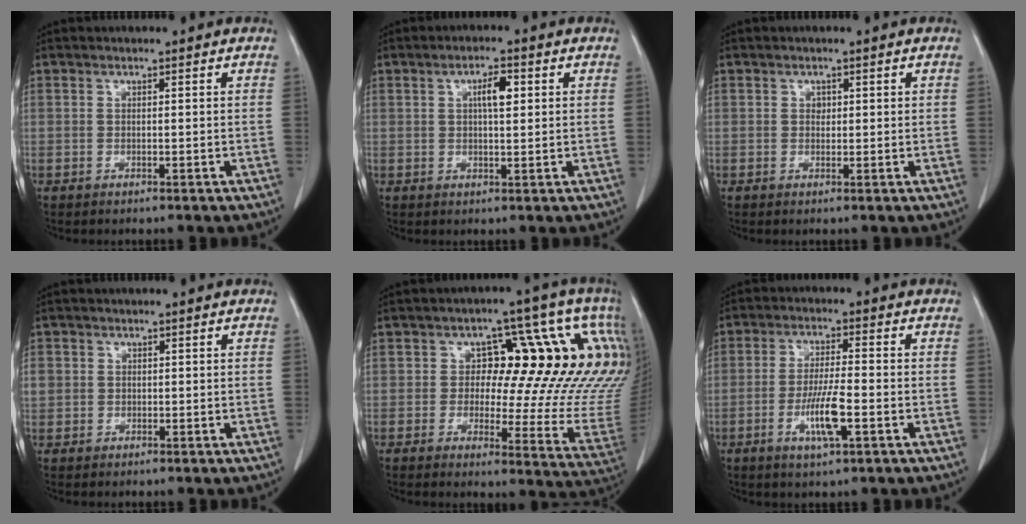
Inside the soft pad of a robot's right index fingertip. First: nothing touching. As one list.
[{"total": 3.7, "force": [1.1, 0.9, 3.4], "torque": [-0.058, 0.004, 0.017]}, {"total": 1.0, "force": [0.3, 0.8, 0.5], "torque": [-0.004, 0.001, 0.004]}, {"total": 2.4, "force": [0.3, 2.3, 0.5], "torque": [-0.011, 0.008, 0.010]}, {"total": 19.6, "force": [5.8, 7.1, 17.4], "torque": [-0.188, 0.017, 0.064]}, {"total": 7.0, "force": [-2.5, 0.7, 6.5], "torque": [-0.125, -0.008, -0.045]}]